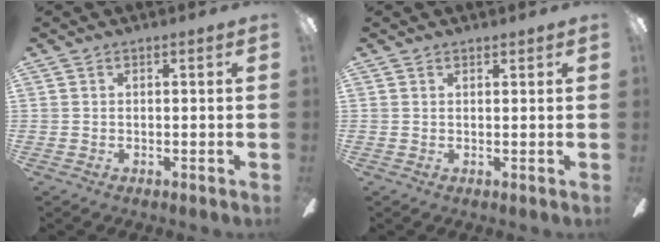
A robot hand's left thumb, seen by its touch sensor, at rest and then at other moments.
{"total": 1.1, "force": [1.0, 0.4, 0.3], "torque": [0.001, -0.003, 0.017]}